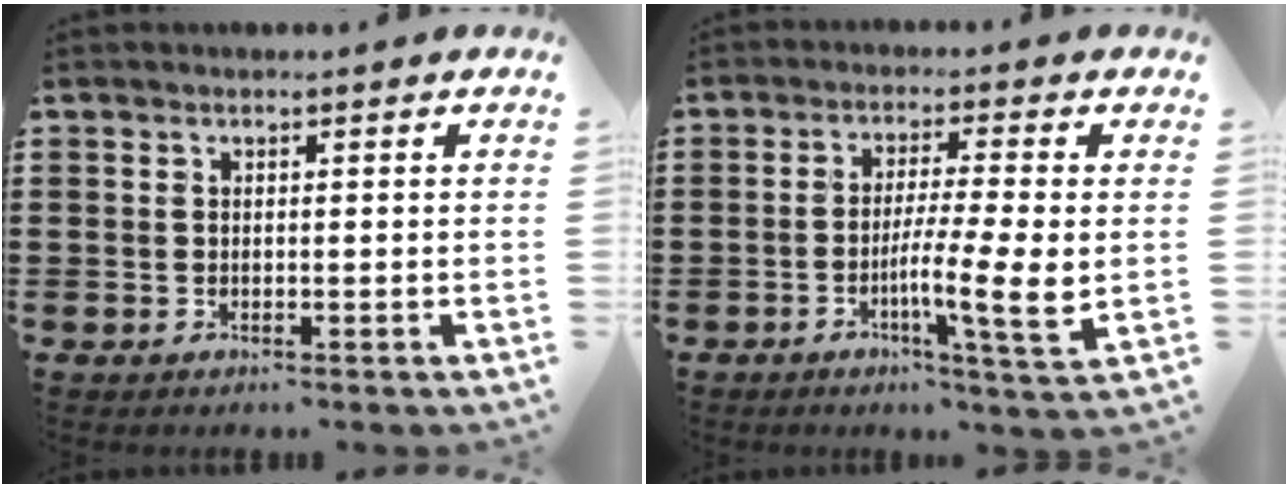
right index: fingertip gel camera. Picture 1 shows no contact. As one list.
[{"total": 8.7, "force": [-1.8, 0.1, 8.5], "torque": [-0.152, -0.014, -0.034]}]